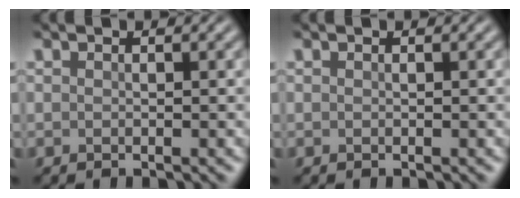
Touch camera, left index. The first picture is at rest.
{"total": 0.0}